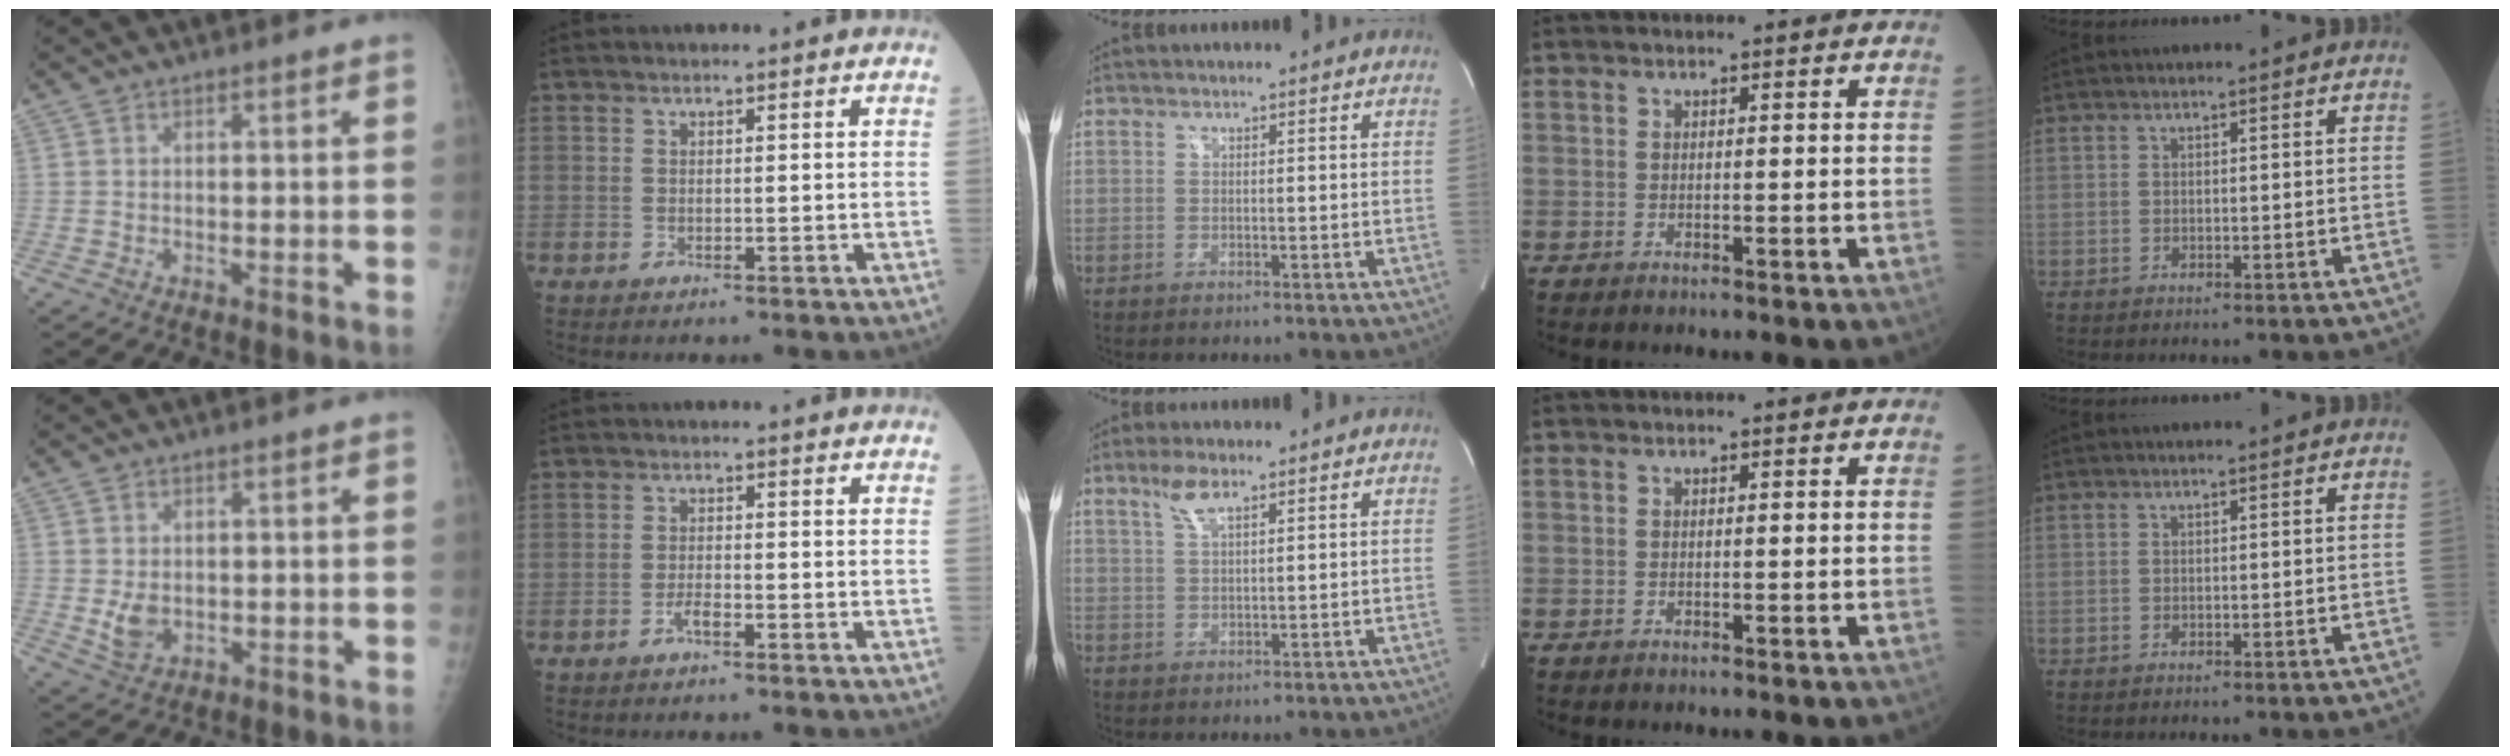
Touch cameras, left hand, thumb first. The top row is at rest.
{"thumb": {"total": 3.6, "force": [-0.1, 2.6, 2.5], "torque": [-0.041, -0.009, 0.008]}, "index": {"total": 1.6, "force": [-1.1, 0.2, 1.1], "torque": [-0.023, 0.001, -0.021]}, "middle": {"total": 3.6, "force": [2.4, 0.7, 2.5], "torque": [-0.058, 0.005, 0.051]}}